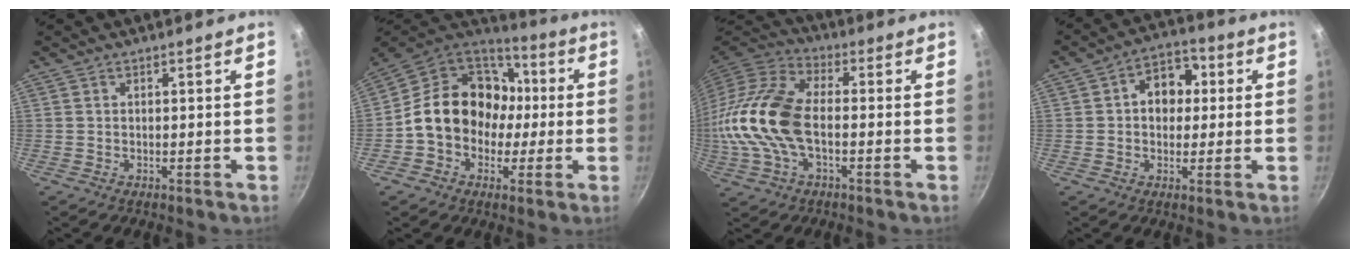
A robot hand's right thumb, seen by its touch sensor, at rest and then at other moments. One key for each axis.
{"total": 19.3, "fx": -0.1, "fy": 15.9, "fz": 10.9, "tx": -0.145, "ty": 0.054, "tz": -0.008}
{"total": 17.6, "fx": -1.9, "fy": 9.7, "fz": 14.6, "tx": -0.286, "ty": 0.030, "tz": -0.048}
{"total": 8.8, "fx": 1.2, "fy": 6.8, "fz": 5.4, "tx": -0.031, "ty": 0.016, "tz": 0.006}